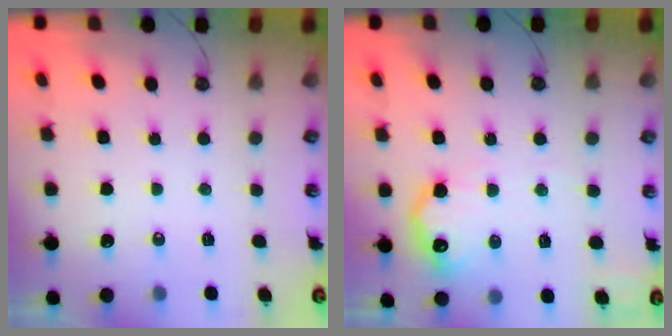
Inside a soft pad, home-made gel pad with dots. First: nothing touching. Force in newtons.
{"total": 13.6, "press": 13.6, "slide": 0.8}